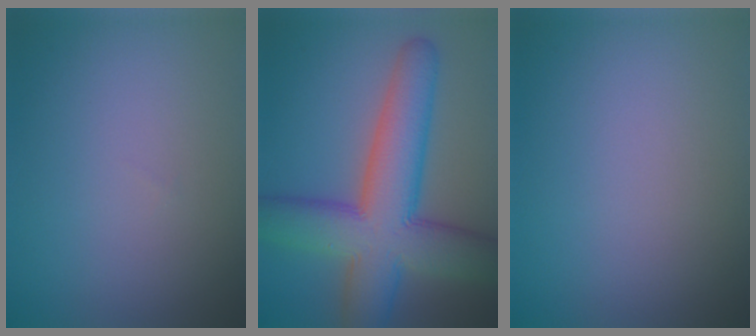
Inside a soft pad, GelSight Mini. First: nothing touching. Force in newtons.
{"total": 11.4, "press": 11.4, "slide": 0.6}
{"total": 0.0}